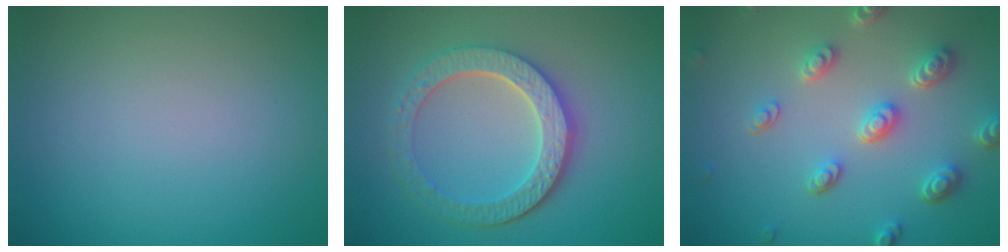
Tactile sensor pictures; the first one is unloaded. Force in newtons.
{"total": 5.4, "press": 4.4, "slide": 3.0}
{"total": 4.6, "press": 3.7, "slide": 2.7}